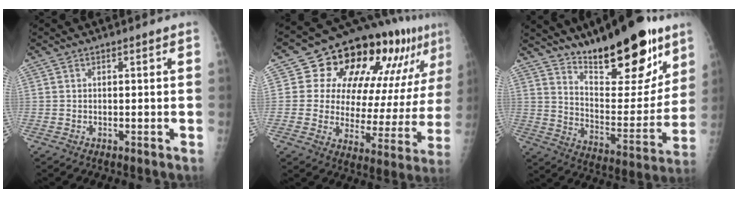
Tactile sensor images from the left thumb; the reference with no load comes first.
{"total": 23.1, "force": [12.0, 11.3, 16.1], "torque": [-0.186, -0.018, 0.168]}
{"total": 22.0, "force": [15.1, 7.4, 14.2], "torque": [-0.167, -0.090, 0.243]}